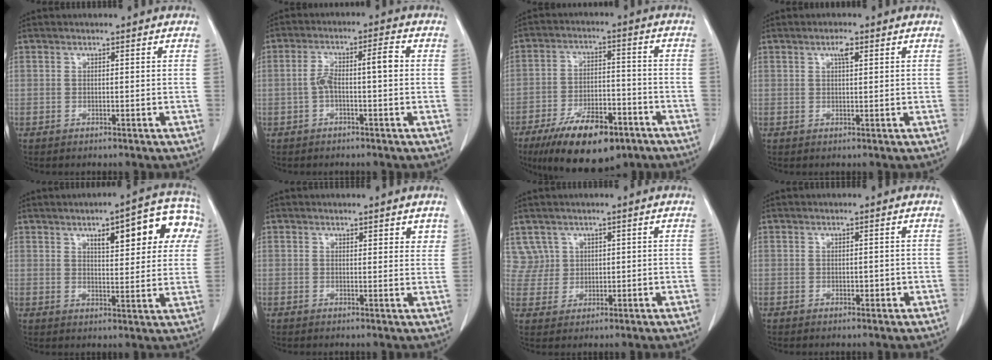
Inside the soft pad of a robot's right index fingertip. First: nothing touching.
{"total": 5.6, "force": [-0.5, 1.1, 5.4], "torque": [-0.107, 0.030, -0.004]}
{"total": 14.6, "force": [-9.3, 5.7, 9.7], "torque": [-0.160, -0.003, -0.148]}
{"total": 1.9, "force": [0.9, 0.5, 1.6], "torque": [-0.028, 0.002, 0.015]}
{"total": 13.1, "force": [5.6, 3.7, 11.2], "torque": [-0.132, 0.027, 0.069]}
{"total": 3.0, "force": [2.2, 1.0, 1.8], "torque": [-0.015, -0.004, 0.025]}
{"total": 3.9, "force": [2.0, 3.3, -0.5], "torque": [0.018, 0.011, 0.042]}
{"total": 1.1, "force": [-0.3, 0.7, 0.9], "torque": [-0.014, 0.000, 0.002]}